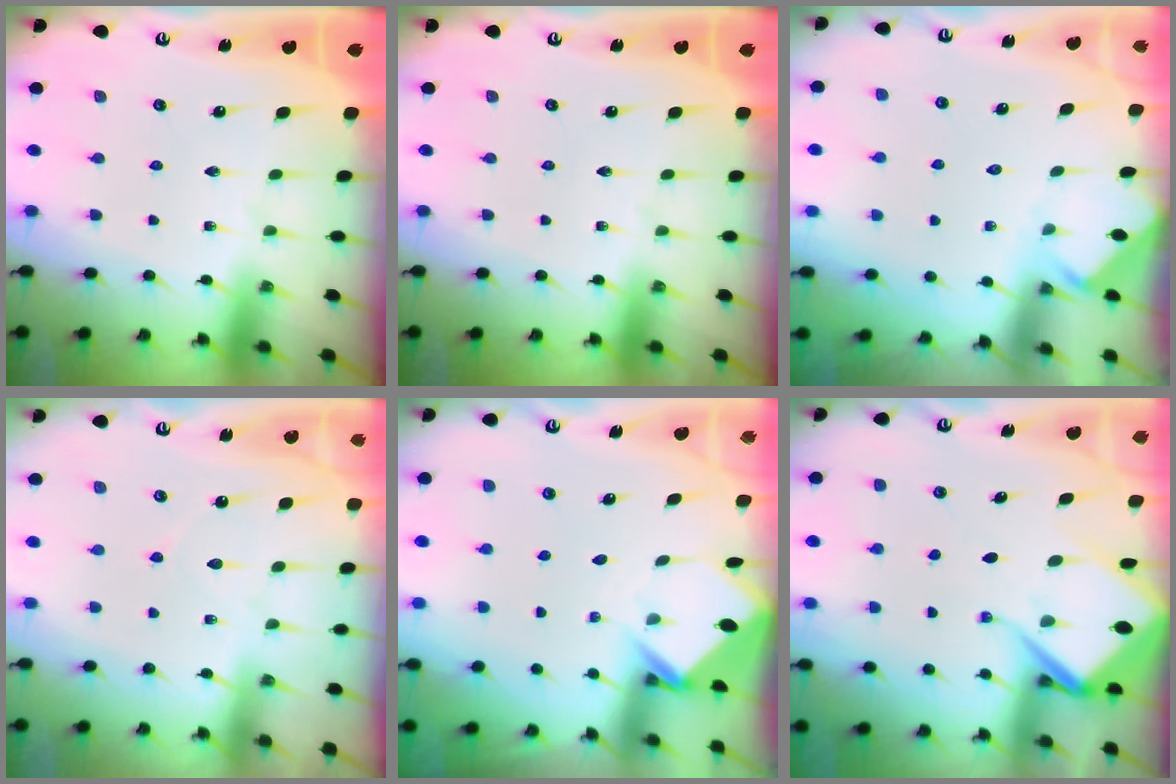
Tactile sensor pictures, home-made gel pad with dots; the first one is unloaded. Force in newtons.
{"total": 0.0}
{"total": 4.4, "press": 4.4, "slide": 0.4}
{"total": 6.0, "press": 5.9, "slide": 0.7}
{"total": 3.9, "press": 3.9, "slide": 0.2}
{"total": 10.7, "press": 10.7, "slide": 1.0}